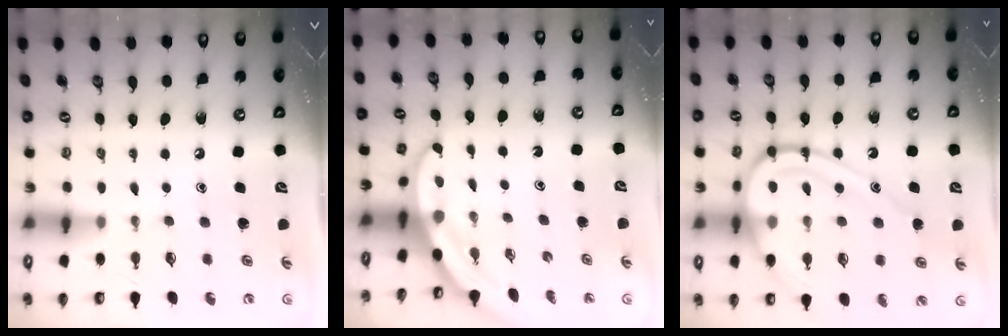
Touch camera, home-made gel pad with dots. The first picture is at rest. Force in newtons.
{"total": 3.6, "press": 3.6, "slide": 0.2}
{"total": 14.9, "press": 14.8, "slide": 1.2}